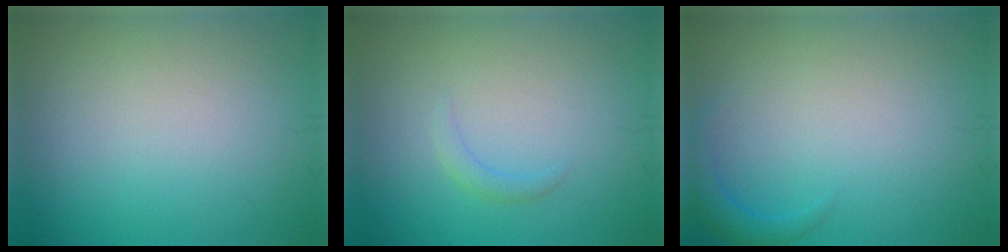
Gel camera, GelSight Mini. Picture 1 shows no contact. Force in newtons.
{"total": 0.9, "press": 0.9, "slide": 0.0}
{"total": 1.7, "press": 1.6, "slide": 0.2}